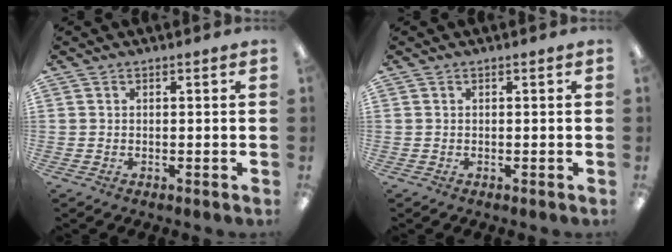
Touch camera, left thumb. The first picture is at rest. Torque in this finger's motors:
{"motor_torque": [0.00, 0.00, -0.01, 0.01, 0.00]}